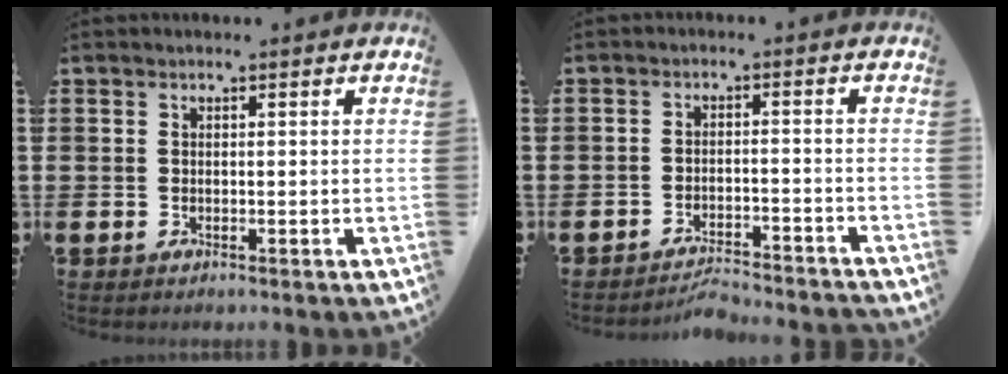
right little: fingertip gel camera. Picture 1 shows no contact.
{"total": 2.9, "force": [-2.9, 0.0, 0.2], "torque": [-0.008, 0.005, -0.061]}